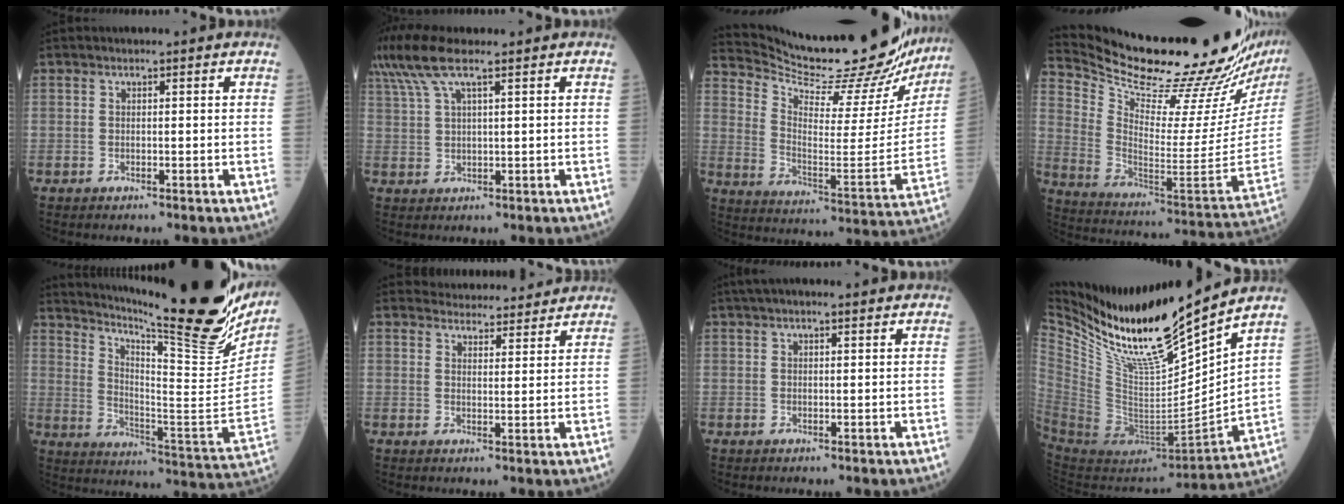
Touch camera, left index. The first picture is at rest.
{"total": 6.7, "force": [4.7, 0.6, 4.7], "torque": [-0.112, 0.025, 0.097]}
{"total": 25.8, "force": [24.3, 4.5, 7.3], "torque": [-0.129, -0.090, 0.325]}
{"total": 28.5, "force": [25.5, 0.2, 12.9], "torque": [-0.225, -0.122, 0.367]}
{"total": 28.3, "force": [23.5, 2.2, 15.7], "torque": [-0.259, -0.088, 0.324]}
{"total": 10.2, "force": [9.9, 1.9, 1.3], "torque": [-0.007, 0.011, 0.120]}
{"total": 5.4, "force": [4.3, 0.6, 3.2], "torque": [-0.051, 0.031, 0.065]}
{"total": 20.1, "force": [17.2, 0.8, 10.4], "torque": [-0.188, -0.059, 0.322]}